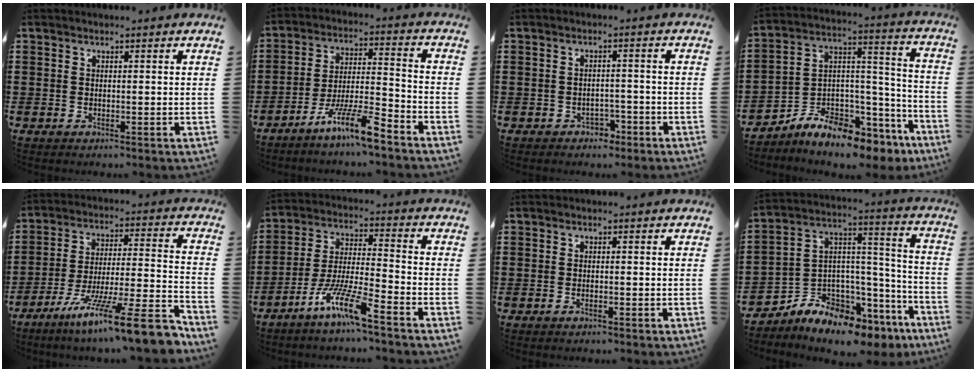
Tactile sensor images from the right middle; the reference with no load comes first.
{"total": 9.2, "force": [-7.1, 0.7, 5.8], "torque": [-0.115, 0.001, -0.138]}
{"total": 2.0, "force": [-1.7, 1.1, 0.2], "torque": [-0.013, 0.000, -0.039]}
{"total": 7.8, "force": [-7.1, 2.3, 2.1], "torque": [-0.046, 0.004, -0.140]}
{"total": 14.9, "force": [-11.0, 0.7, 10.0], "torque": [-0.151, 0.029, -0.192]}
{"total": 9.5, "force": [-7.0, 0.7, 6.4], "torque": [-0.134, -0.007, -0.138]}
{"total": 0.6, "force": [-0.5, 0.1, 0.3], "torque": [-0.008, -0.001, -0.009]}
{"total": 7.3, "force": [-7.0, 2.2, 0.4], "torque": [-0.027, -0.009, -0.141]}